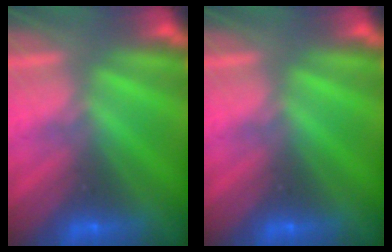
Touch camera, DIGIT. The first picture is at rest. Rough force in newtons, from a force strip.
{"total": 0.0}